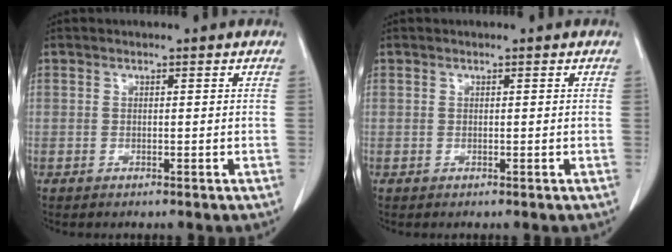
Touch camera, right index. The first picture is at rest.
{"total": 0.0}